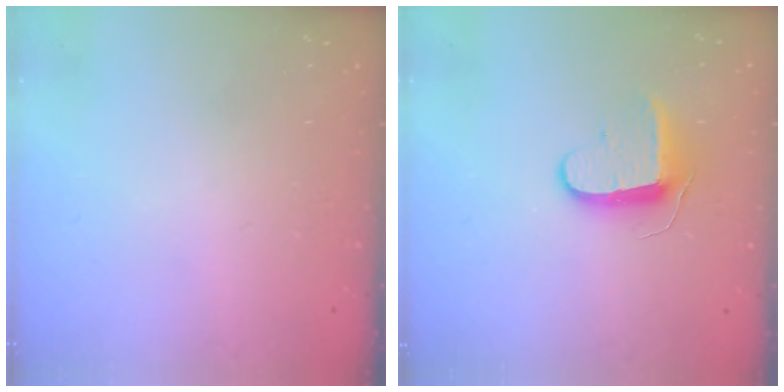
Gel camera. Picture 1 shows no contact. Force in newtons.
{"total": 9.2, "press": 9.2, "slide": 0.7}